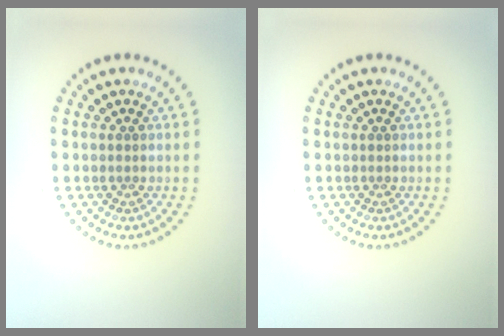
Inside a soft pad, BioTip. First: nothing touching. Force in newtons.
{"total": 0.0}